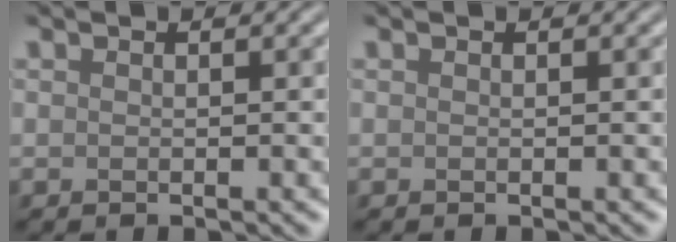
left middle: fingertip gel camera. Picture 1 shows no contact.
{"total": 0.0}